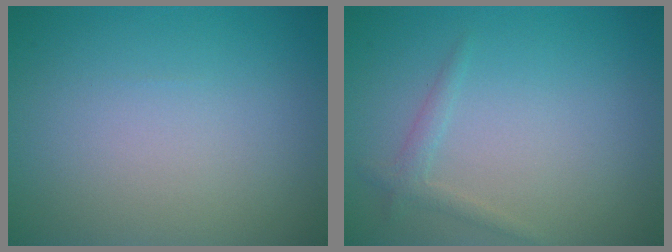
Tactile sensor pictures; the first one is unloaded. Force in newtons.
{"total": 1.2, "press": 1.2, "slide": 0.1}